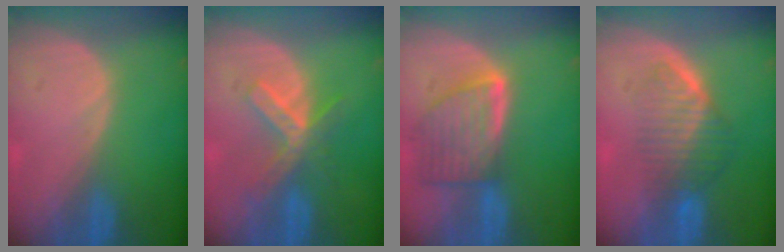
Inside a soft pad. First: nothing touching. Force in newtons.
{"total": 5.5, "press": 5.3, "slide": 1.3}
{"total": 8.1, "press": 7.3, "slide": 3.4}
{"total": 6.4, "press": 5.9, "slide": 2.6}